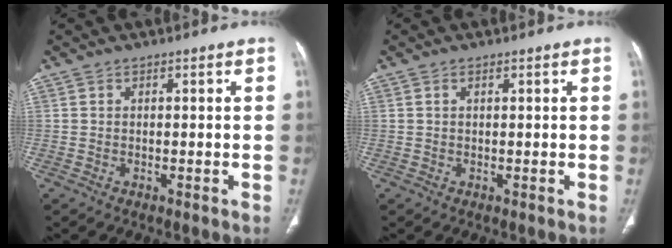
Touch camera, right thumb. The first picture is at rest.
{"total": 0.5, "force": [0.3, 0.2, 0.4], "torque": [-0.011, 0.004, 0.005]}